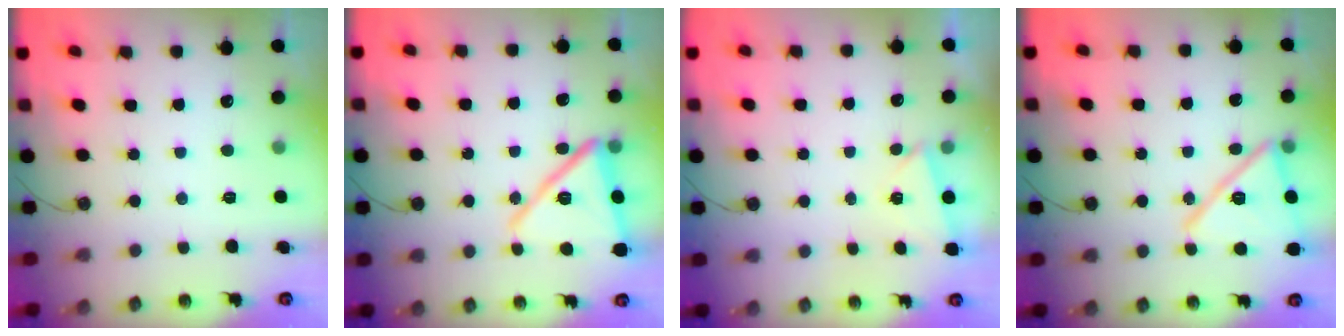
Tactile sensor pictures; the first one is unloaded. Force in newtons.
{"total": 17.2, "press": 16.5, "slide": 4.7}
{"total": 2.4, "press": 1.8, "slide": 1.7}
{"total": 17.4, "press": 17.4, "slide": 1.1}